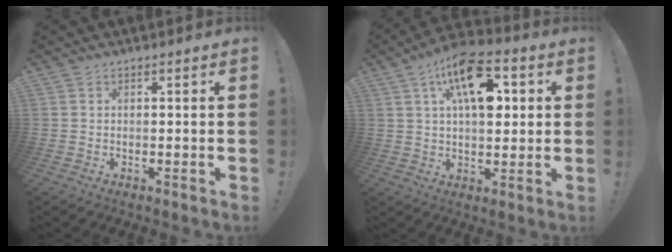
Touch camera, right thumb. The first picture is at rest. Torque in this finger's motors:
{"motor_torque": [0.31, 2.68, 1.13, -0.02, 0.28]}